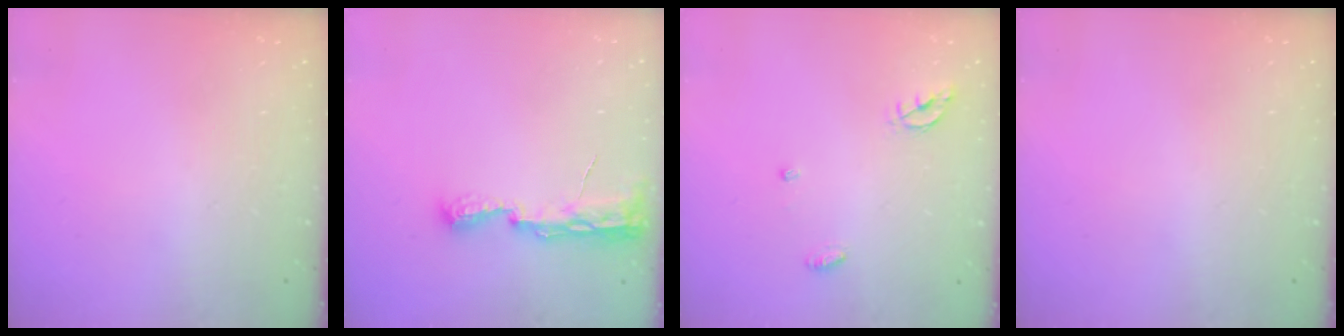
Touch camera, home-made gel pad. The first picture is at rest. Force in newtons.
{"total": 8.2, "press": 8.2, "slide": 1.0}
{"total": 5.0, "press": 5.0, "slide": 0.5}
{"total": 0.0}